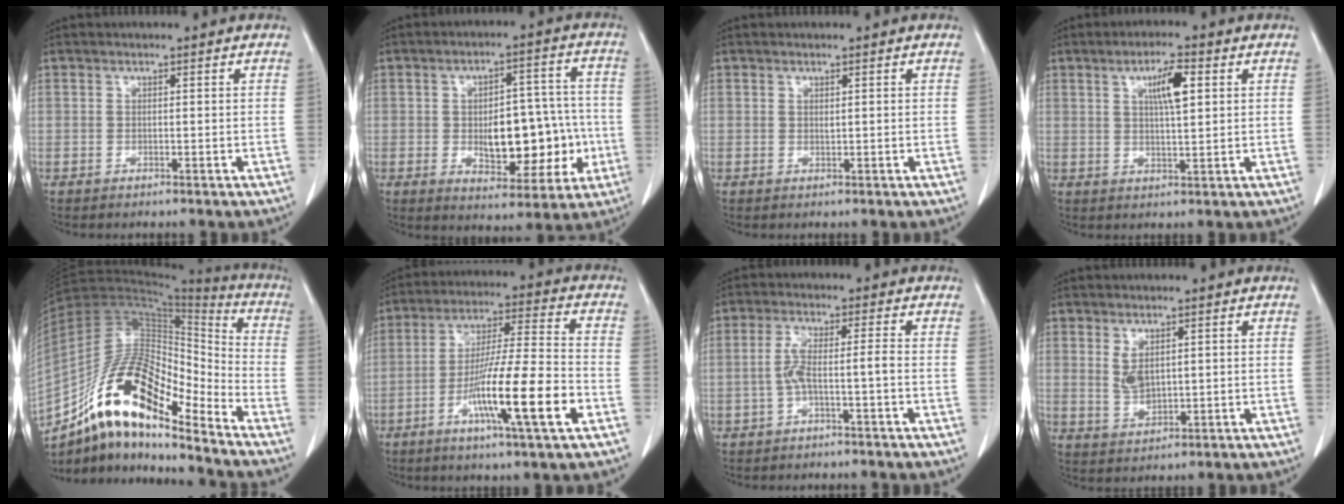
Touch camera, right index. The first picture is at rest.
{"total": 13.1, "force": [-2.0, 6.4, 11.3], "torque": [-0.154, 0.023, -0.015]}
{"total": 0.6, "force": [0.2, 0.2, 0.5], "torque": [-0.010, -0.003, 0.006]}
{"total": 5.7, "force": [2.0, 1.0, 5.2], "torque": [-0.093, 0.004, 0.034]}
{"total": 18.0, "force": [-12.0, 5.1, 12.5], "torque": [-0.229, 0.037, -0.207]}
{"total": 15.4, "force": [-5.8, 0.2, 14.3], "torque": [-0.253, -0.013, -0.102]}
{"total": 4.3, "force": [-1.3, 0.1, 4.1], "torque": [-0.084, 0.015, -0.022]}
{"total": 3.6, "force": [1.0, 1.9, 2.9], "torque": [-0.061, -0.003, 0.028]}